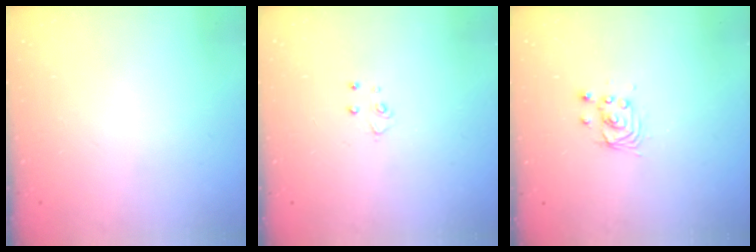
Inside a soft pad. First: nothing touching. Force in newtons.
{"total": 3.2, "press": 3.2, "slide": 0.3}
{"total": 2.9, "press": 2.9, "slide": 0.0}